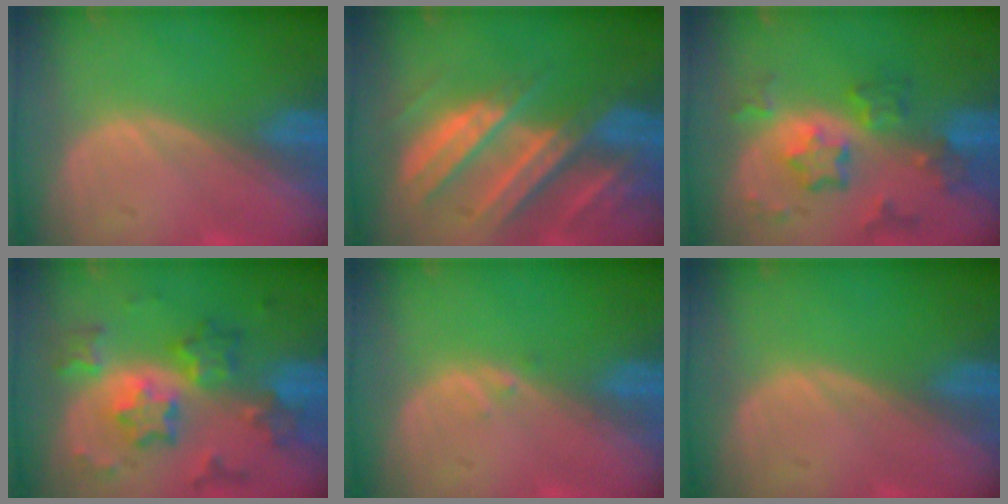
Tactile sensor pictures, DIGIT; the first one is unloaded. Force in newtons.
{"total": 10.6, "press": 9.4, "slide": 5.0}
{"total": 8.2, "press": 7.2, "slide": 3.9}
{"total": 9.5, "press": 9.5, "slide": 0.8}
{"total": 0.6, "press": 0.6, "slide": 0.1}
{"total": 0.0}